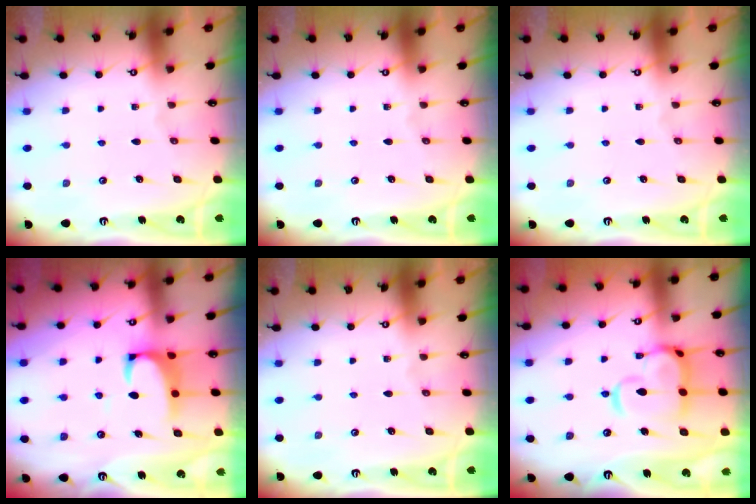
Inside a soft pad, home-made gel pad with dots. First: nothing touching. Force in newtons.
{"total": 0.0}
{"total": 0.0}
{"total": 2.2, "press": 2.0, "slide": 1.0}
{"total": 0.0}
{"total": 6.9, "press": 6.8, "slide": 1.5}